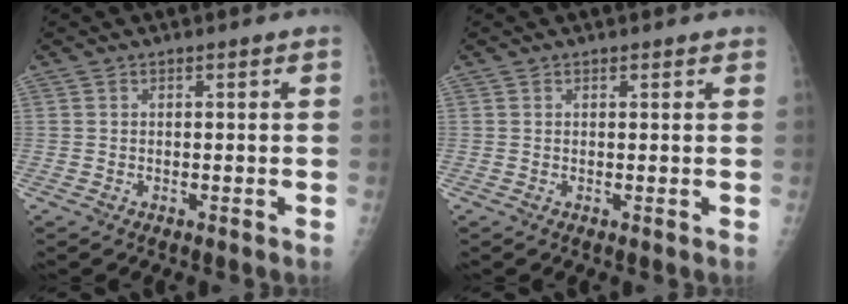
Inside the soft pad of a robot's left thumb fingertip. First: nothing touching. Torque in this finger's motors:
{"motor_torque": [-0.14, 0.03, 0.06, 0.05, 0.02]}